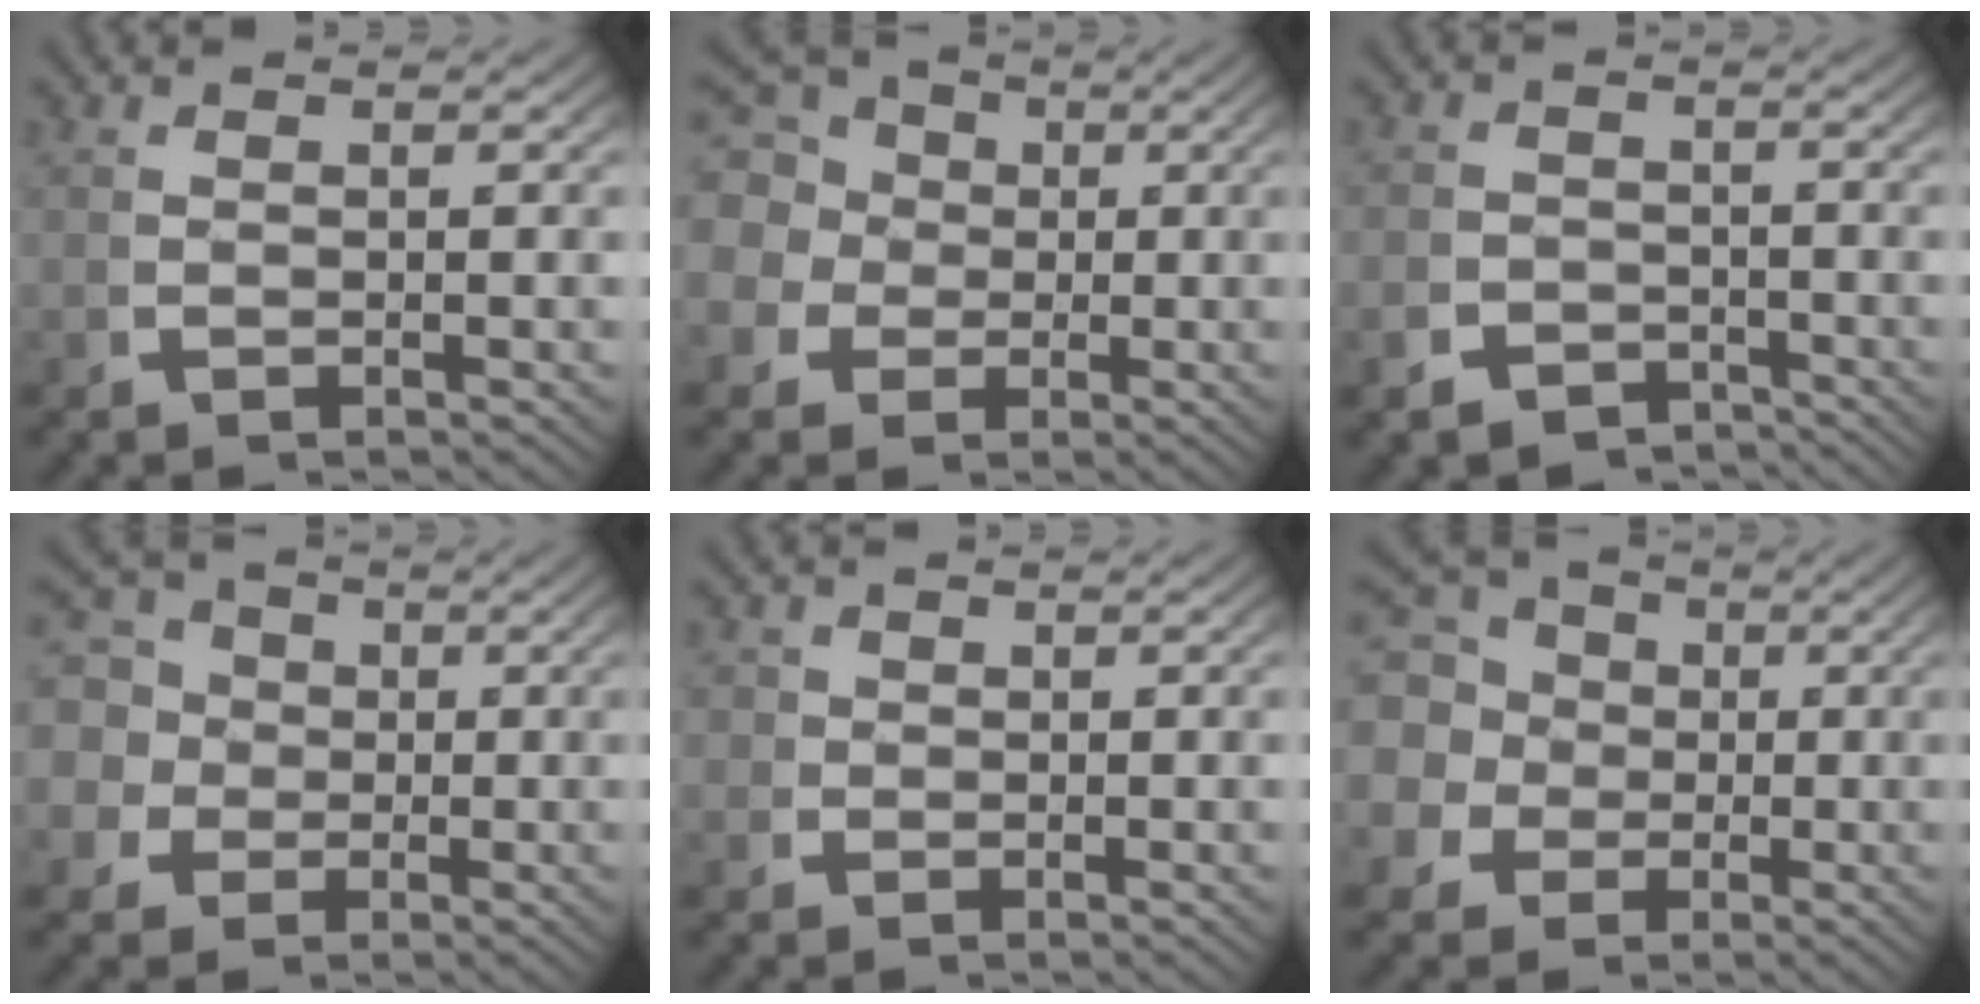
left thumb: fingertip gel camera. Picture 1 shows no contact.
{"total": 10.7, "force": [2.7, 9.4, 4.3], "torque": [-0.103, -0.005, 0.032]}
{"total": 3.8, "force": [-3.0, 2.3, 0.5], "torque": [-0.005, -0.018, -0.050]}
{"total": 10.2, "force": [1.1, 9.3, 4.0], "torque": [-0.105, -0.021, 0.009]}
{"total": 1.8, "force": [0.1, 1.8, 0.3], "torque": [-0.005, -0.007, -0.004]}
{"total": 11.7, "force": [2.1, 10.5, 4.6], "torque": [-0.114, -0.017, 0.026]}